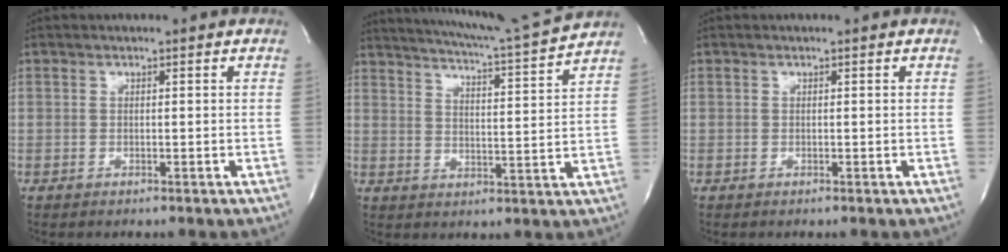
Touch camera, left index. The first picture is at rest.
{"total": 13.8, "force": [12.9, -1.8, 4.6], "torque": [-0.088, -0.035, 0.182]}
{"total": 0.0}